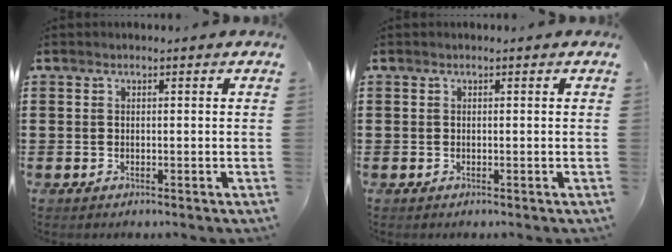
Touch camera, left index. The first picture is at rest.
{"total": 0.0}